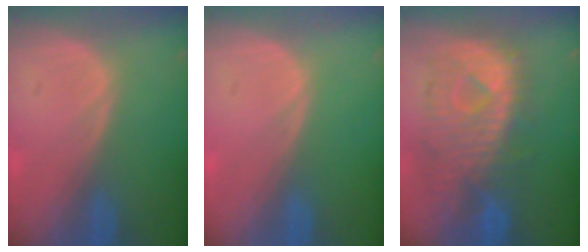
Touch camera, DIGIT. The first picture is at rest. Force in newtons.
{"total": 0.0}
{"total": 10.7, "press": 9.6, "slide": 4.7}